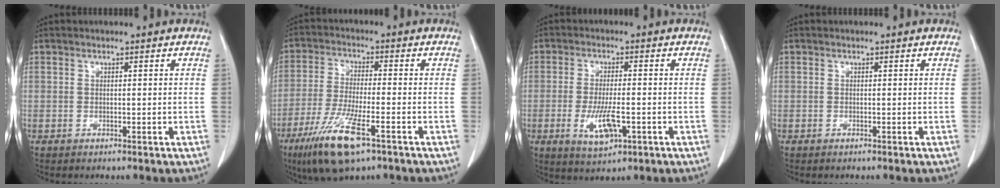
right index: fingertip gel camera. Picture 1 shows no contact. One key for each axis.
{"total": 11.4, "fx": -6.3, "fy": 1.9, "fz": 9.3, "tx": -0.189, "ty": -0.028, "tz": -0.111}
{"total": 6.5, "fx": -2.0, "fy": 1.9, "fz": 5.9, "tx": -0.112, "ty": -0.010, "tz": -0.029}
{"total": 0.0}